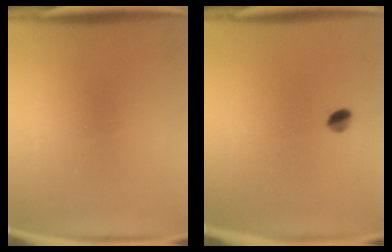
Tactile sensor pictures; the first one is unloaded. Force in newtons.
{"total": 2.5}